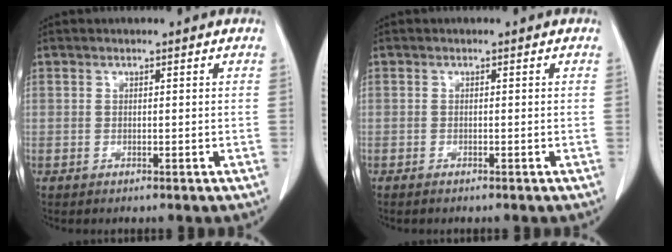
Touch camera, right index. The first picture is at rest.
{"total": 0.9, "force": [-0.8, 0.1, 0.5], "torque": [-0.011, -0.002, -0.009]}